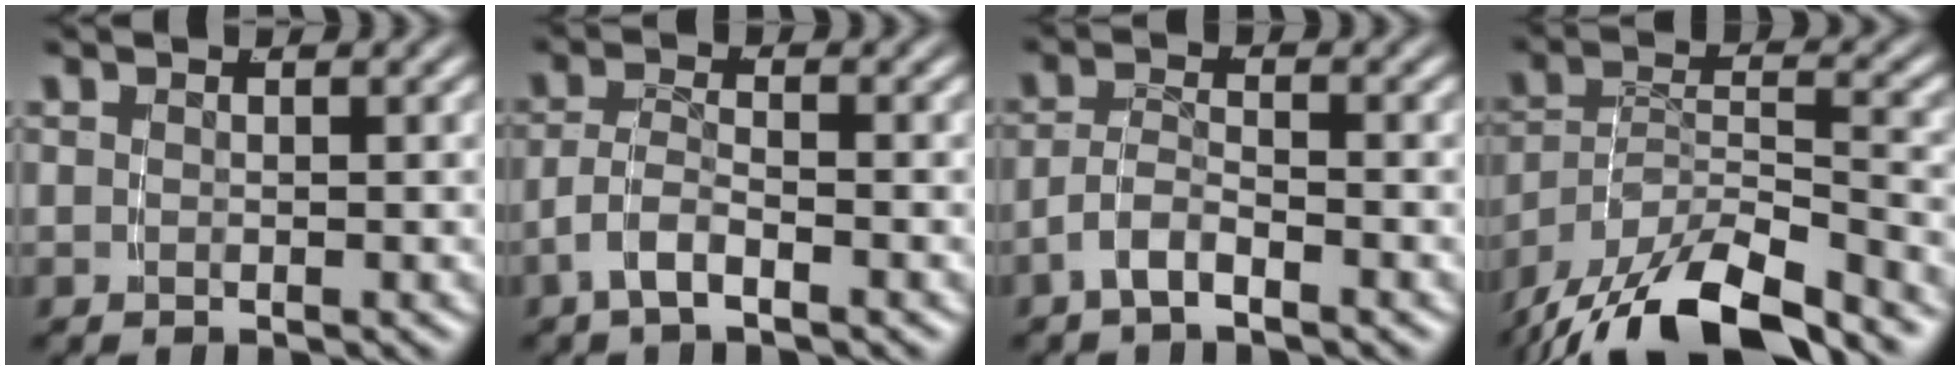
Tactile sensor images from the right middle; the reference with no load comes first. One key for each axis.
{"total": 2.7, "fx": -1.7, "fy": 0.8, "fz": 1.8, "tx": -0.039, "ty": -0.012, "tz": -0.026}
{"total": 2.6, "fx": -1.9, "fy": 0.8, "fz": 1.5, "tx": -0.030, "ty": -0.009, "tz": -0.033}
{"total": 9.9, "fx": -6.7, "fy": 5.2, "fz": 5.2, "tx": -0.096, "ty": -0.023, "tz": -0.107}